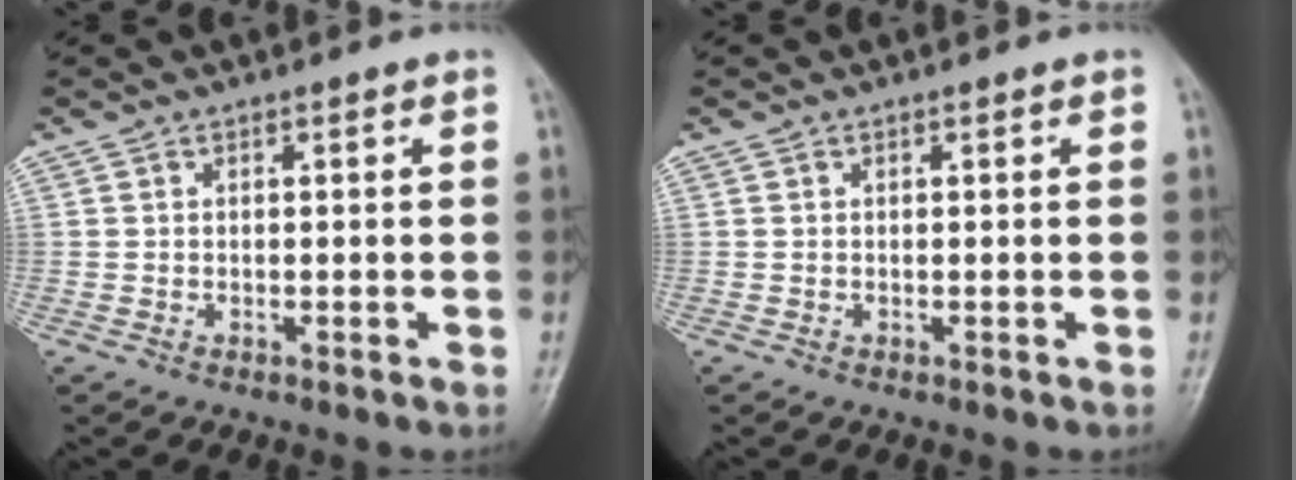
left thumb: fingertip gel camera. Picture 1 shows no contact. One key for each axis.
{"total": 0.0}